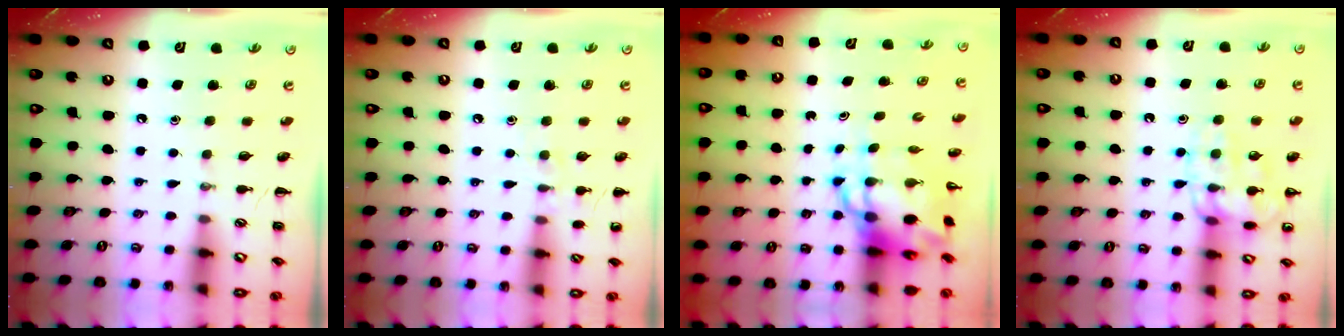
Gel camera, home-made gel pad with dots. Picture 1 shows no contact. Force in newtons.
{"total": 6.5, "press": 6.2, "slide": 2.0}
{"total": 9.5, "press": 9.2, "slide": 2.4}
{"total": 13.1, "press": 13.1, "slide": 0.4}